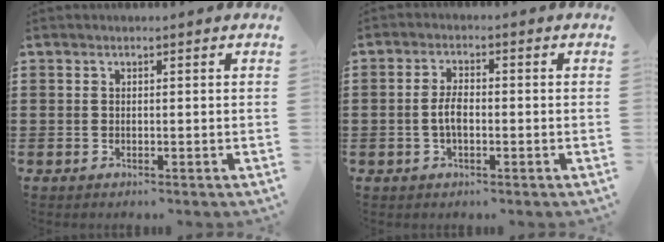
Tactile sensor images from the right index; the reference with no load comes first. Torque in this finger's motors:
{"motor_torque": [1.06, 1.08, 0.11, 0.04]}